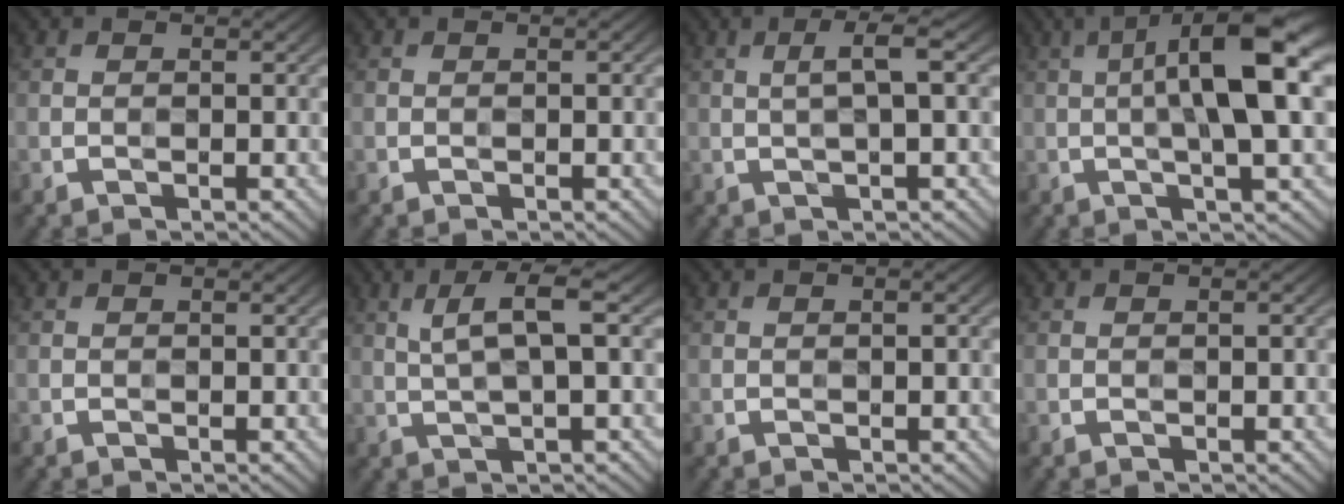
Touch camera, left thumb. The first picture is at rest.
{"total": 0.9, "force": [-0.1, 0.3, 0.8], "torque": [-0.013, 0.002, -0.002]}
{"total": 3.3, "force": [0.4, 0.0, 3.3], "torque": [-0.059, 0.014, 0.009]}
{"total": 12.4, "force": [1.4, 2.9, 11.9], "torque": [-0.179, 0.014, 0.021]}
{"total": 0.0}
{"total": 5.2, "force": [1.3, 0.7, 5.0], "torque": [-0.098, 0.012, 0.025]}
{"total": 1.0, "force": [-0.1, 0.0, 1.0], "torque": [-0.015, 0.003, -0.001]}
{"total": 0.7, "force": [-0.2, -0.1, 0.7], "torque": [-0.010, 0.002, -0.002]}